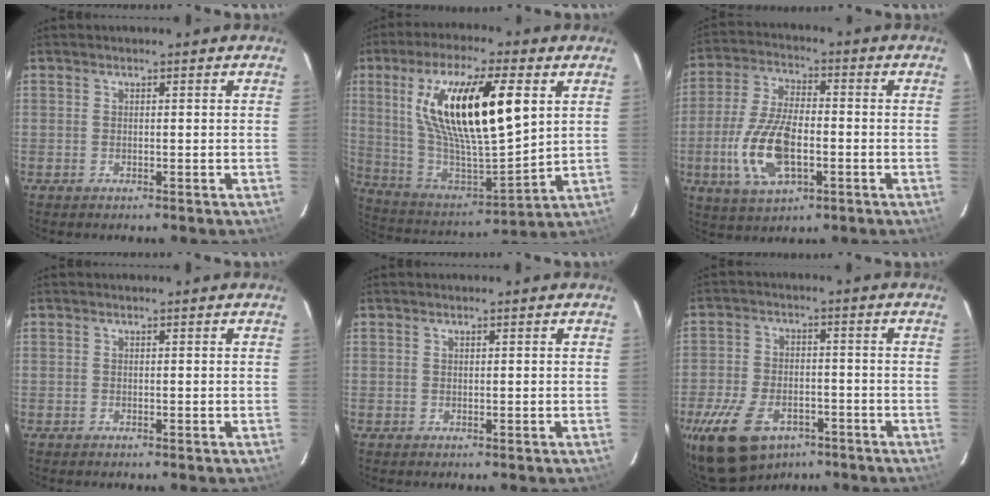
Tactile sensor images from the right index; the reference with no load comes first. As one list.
[{"total": 23.6, "force": [7.6, 6.9, 21.3], "torque": [-0.390, 0.001, 0.145]}, {"total": 13.8, "force": [-3.7, 6.4, 11.7], "torque": [-0.250, -0.003, -0.064]}, {"total": 0.0}, {"total": 0.0}, {"total": 15.6, "force": [-9.4, 9.1, 8.5], "torque": [-0.198, -0.011, -0.156]}]